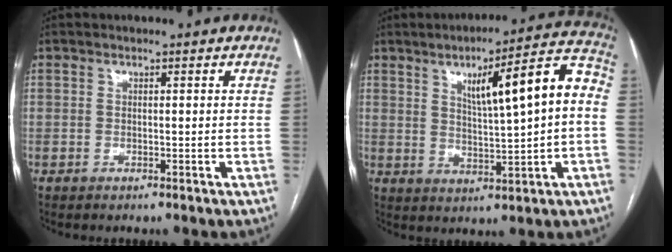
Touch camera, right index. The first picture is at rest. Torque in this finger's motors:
{"motor_torque": [1.44, 0.70, 0.34, 0.16]}